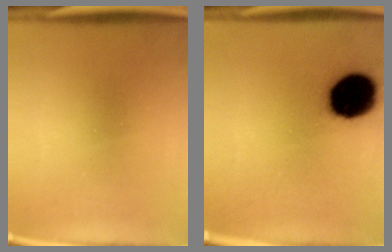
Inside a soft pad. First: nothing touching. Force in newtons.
{"total": 17.3}